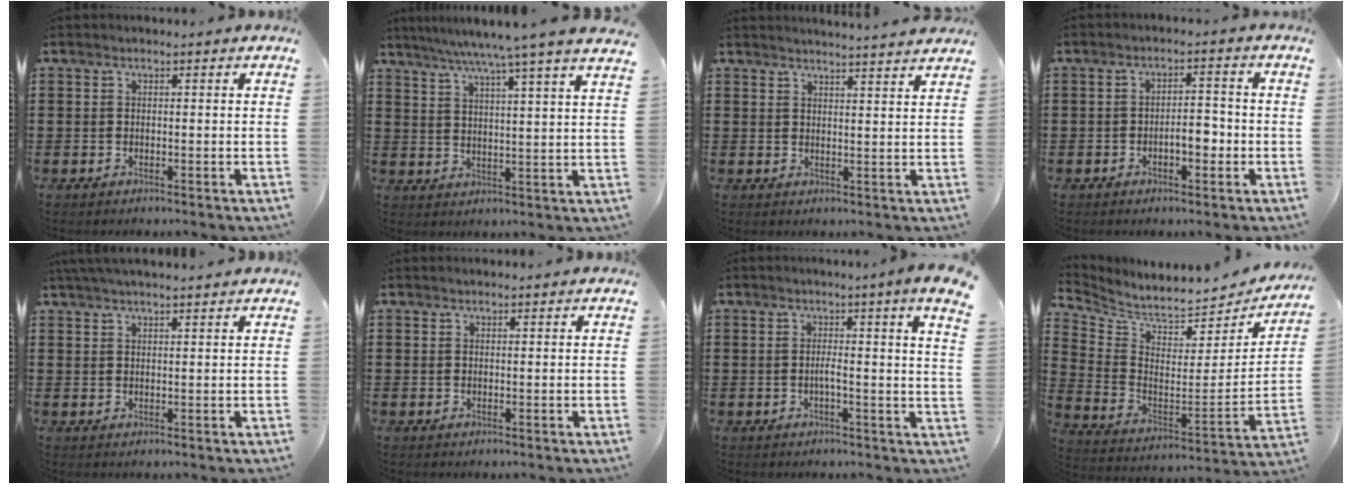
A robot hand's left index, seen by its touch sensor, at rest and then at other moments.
{"total": 6.5, "force": [5.5, -1.7, 3.1], "torque": [-0.078, -0.033, 0.089]}
{"total": 2.9, "force": [2.8, -0.7, 0.1], "torque": [-0.009, -0.015, 0.051]}
{"total": 4.0, "force": [-1.4, 1.7, 3.3], "torque": [-0.052, 0.006, -0.029]}
{"total": 2.3, "force": [2.2, -0.2, 0.7], "torque": [-0.018, 0.001, 0.042]}
{"total": 0.6, "force": [0.6, 0.2, 0.0], "torque": [-0.001, 0.001, 0.012]}
{"total": 3.7, "force": [1.1, -1.0, 3.4], "torque": [-0.065, -0.013, 0.016]}
{"total": 5.0, "force": [4.8, 0.7, 1.1], "torque": [-0.053, -0.059, 0.077]}